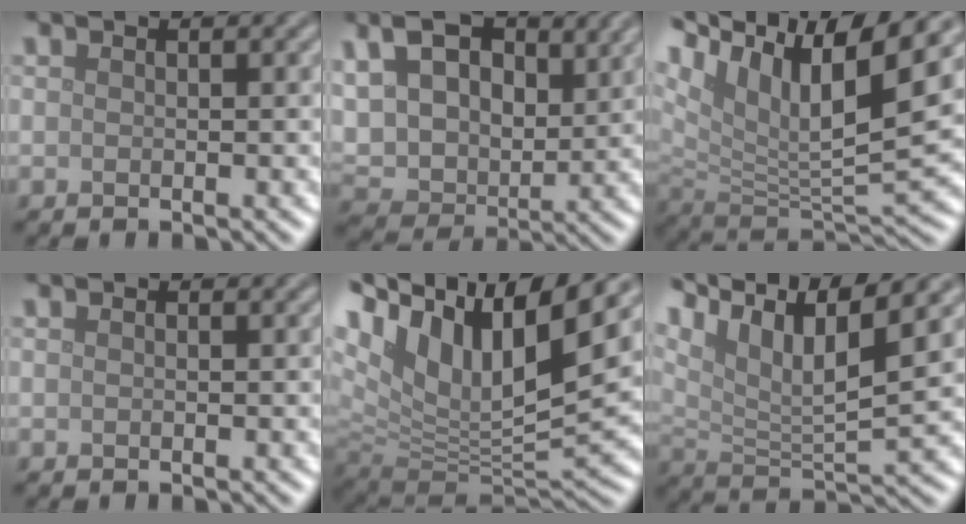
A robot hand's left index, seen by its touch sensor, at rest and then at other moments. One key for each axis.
{"total": 10.7, "fx": 4.8, "fy": 6.6, "fz": 6.9, "tx": -0.159, "ty": 0.014, "tz": 0.078}
{"total": 14.2, "fx": 7.9, "fy": 5.1, "fz": 10.7, "tx": -0.216, "ty": 0.027, "tz": 0.140}
{"total": 0.0}
{"total": 15.9, "fx": 7.4, "fy": 7.3, "fz": 12.0, "tx": -0.253, "ty": 0.028, "tz": 0.136}
{"total": 10.3, "fx": 6.7, "fy": 3.1, "fz": 7.1, "tx": -0.146, "ty": 0.009, "tz": 0.123}